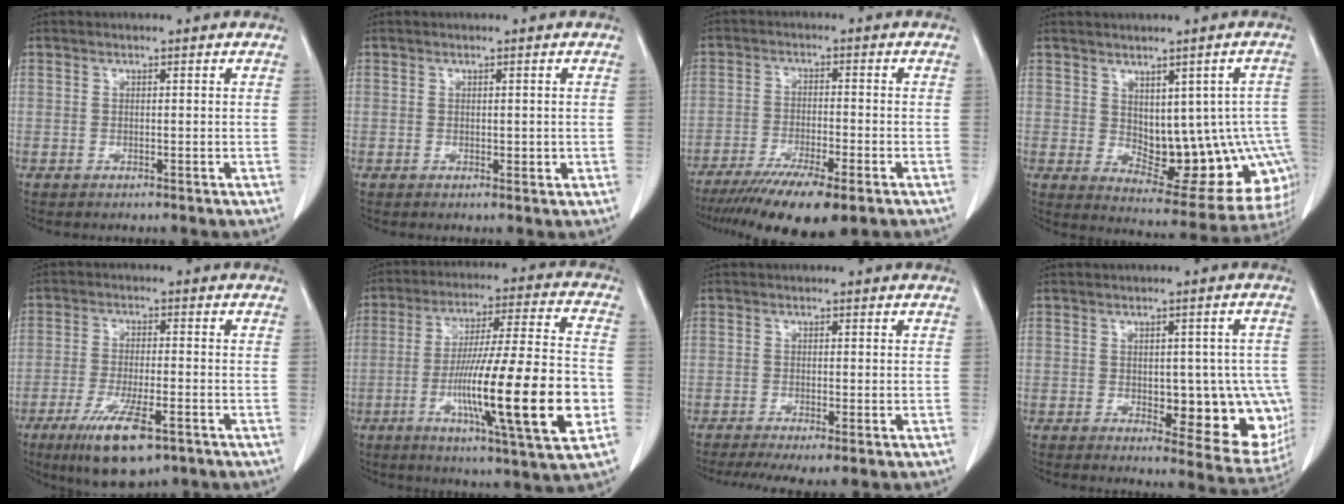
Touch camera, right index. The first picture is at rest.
{"total": 1.2, "force": [0.0, 0.7, 1.0], "torque": [-0.010, -0.002, 0.002]}
{"total": 11.9, "force": [-8.5, 1.7, 8.3], "torque": [-0.135, -0.028, -0.136]}
{"total": 16.0, "force": [-1.1, 8.4, 13.6], "torque": [-0.131, 0.011, 0.008]}
{"total": 10.5, "force": [-6.1, 2.4, 8.1], "torque": [-0.148, -0.022, -0.098]}
{"total": 21.6, "force": [-5.6, 1.1, 20.8], "torque": [-0.333, -0.015, -0.089]}
{"total": 6.0, "force": [-4.3, 0.9, 4.1], "torque": [-0.065, -0.016, -0.070]}
{"total": 13.8, "force": [-2.3, 6.3, 12.0], "torque": [-0.113, 0.009, -0.010]}